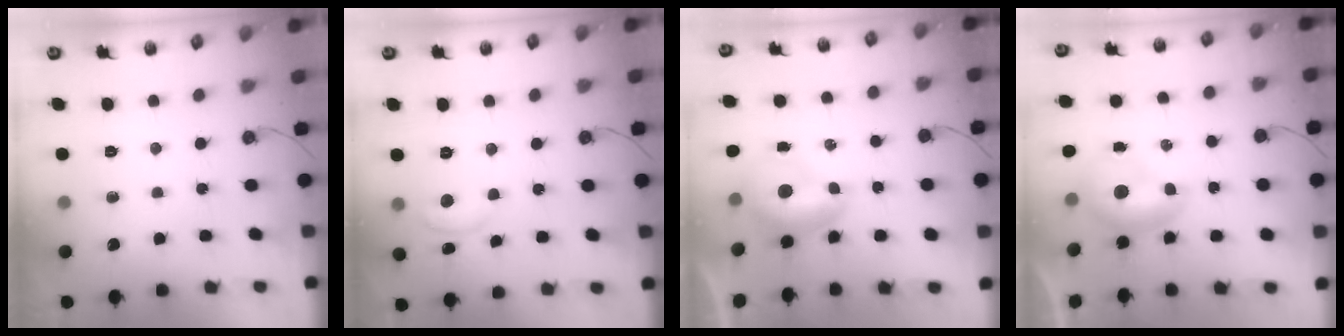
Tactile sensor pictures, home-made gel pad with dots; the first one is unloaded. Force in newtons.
{"total": 1.0, "press": 0.9, "slide": 0.5}
{"total": 0.8, "press": 0.6, "slide": 0.4}
{"total": 0.0}